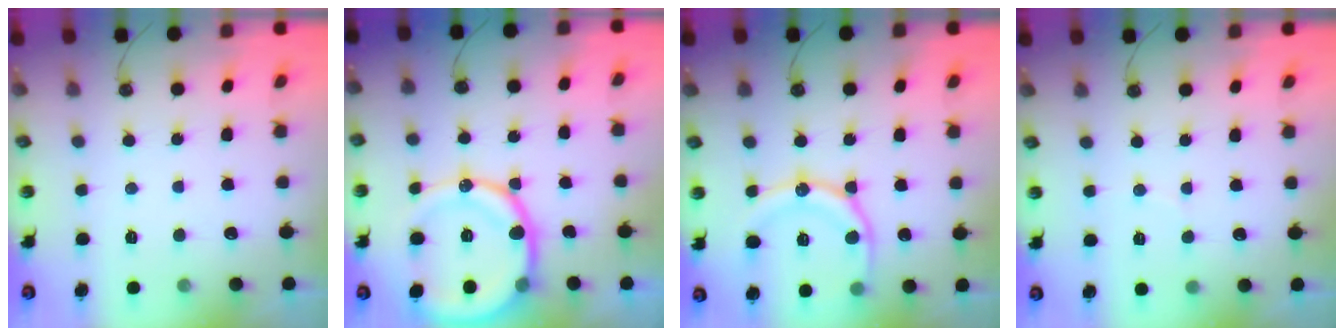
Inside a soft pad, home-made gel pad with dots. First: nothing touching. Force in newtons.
{"total": 16.8, "press": 16.7, "slide": 2.2}
{"total": 16.1, "press": 16.0, "slide": 1.9}
{"total": 3.0, "press": 3.0, "slide": 0.3}